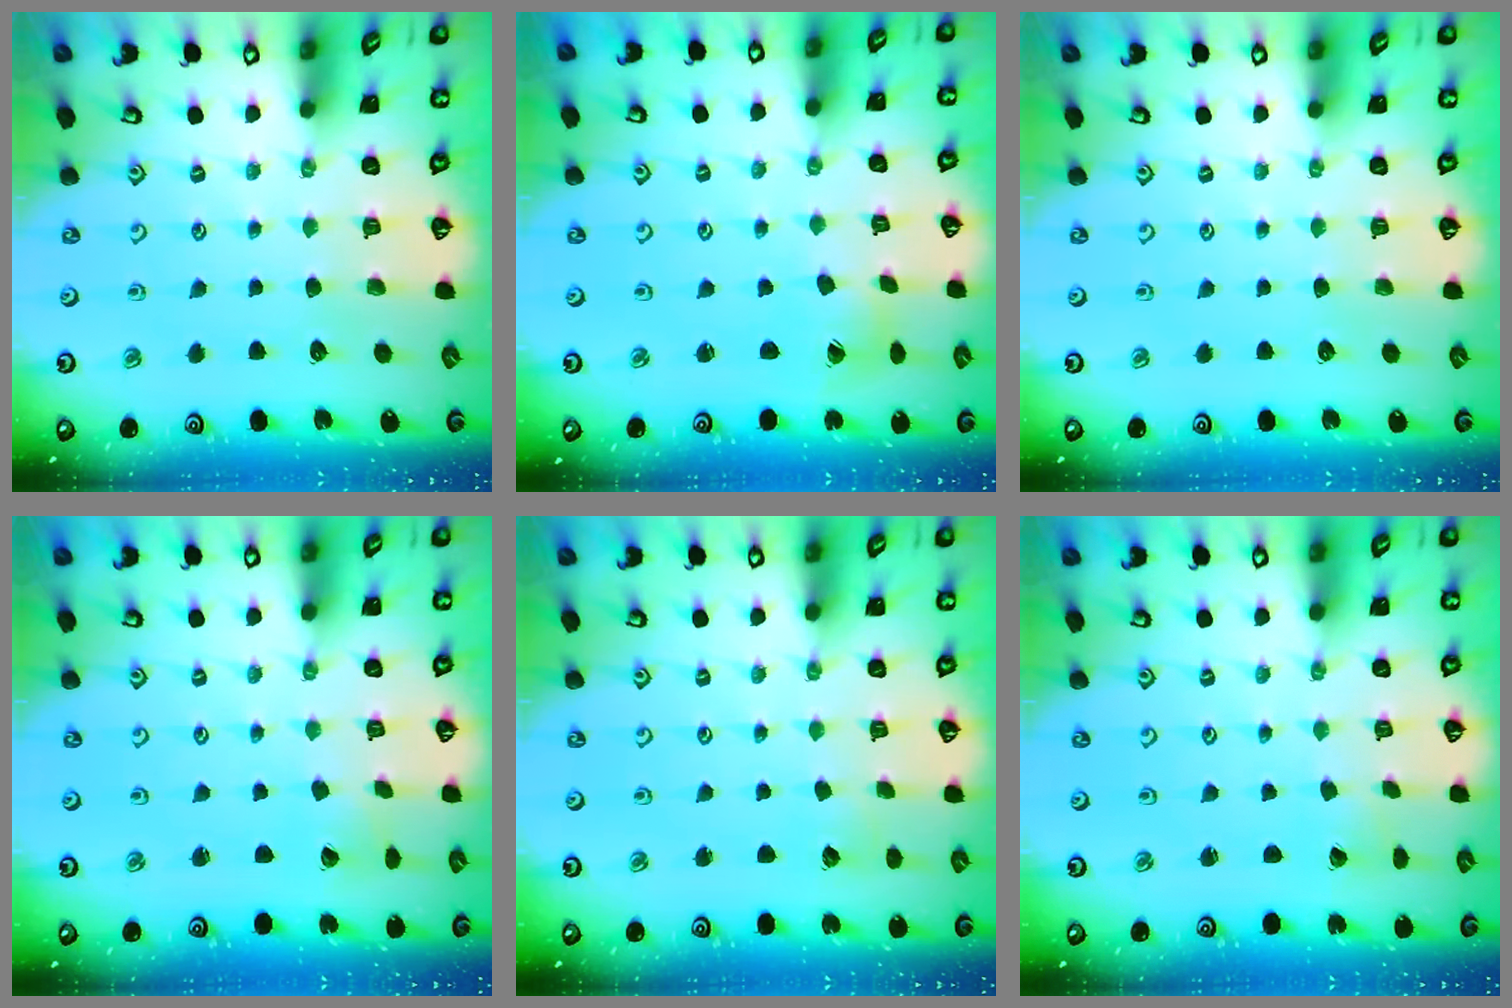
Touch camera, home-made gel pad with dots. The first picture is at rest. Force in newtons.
{"total": 3.0, "press": 3.0, "slide": 0.4}
{"total": 0.0}
{"total": 2.6, "press": 2.6, "slide": 0.1}
{"total": 3.7, "press": 3.7, "slide": 0.3}
{"total": 1.2, "press": 1.2, "slide": 0.1}